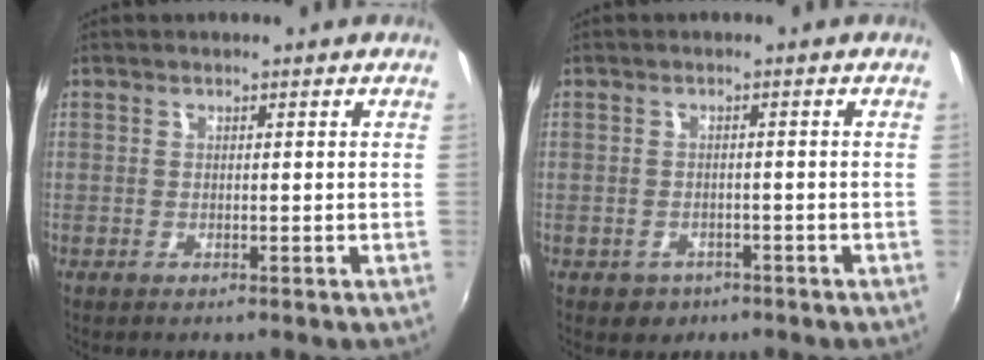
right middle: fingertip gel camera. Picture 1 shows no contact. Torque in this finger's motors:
{"motor_torque": [0.32, -0.17, 0.01, 0.00]}